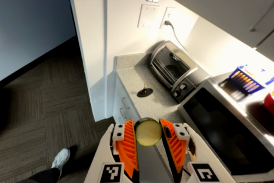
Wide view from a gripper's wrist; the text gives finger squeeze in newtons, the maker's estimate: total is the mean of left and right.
{"total": 9.2, "left": 8.7, "right": 9.7}